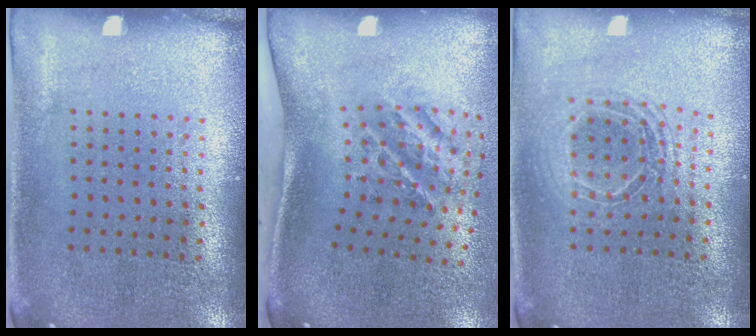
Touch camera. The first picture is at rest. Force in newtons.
{"total": 2.0, "press": 1.3, "slide": 1.6}
{"total": 1.7, "press": 1.4, "slide": 0.9}